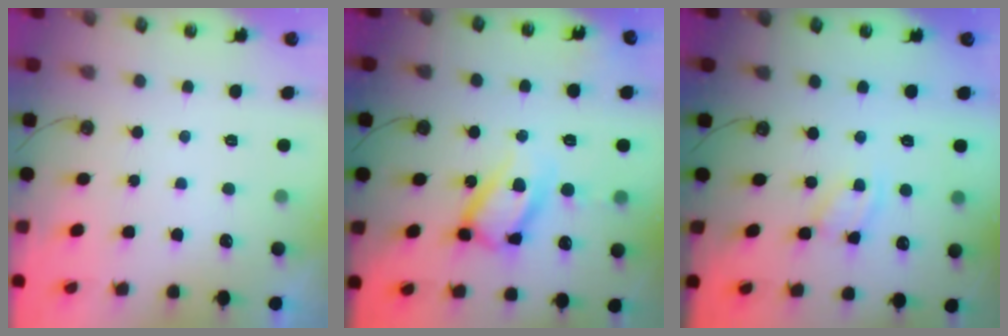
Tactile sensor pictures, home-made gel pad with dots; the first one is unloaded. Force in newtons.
{"total": 15.6, "press": 15.5, "slide": 1.4}
{"total": 2.3, "press": 2.3, "slide": 0.1}